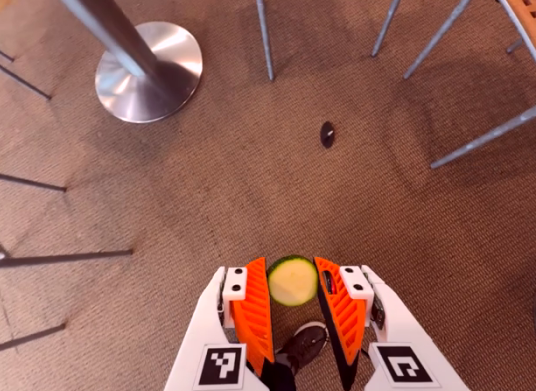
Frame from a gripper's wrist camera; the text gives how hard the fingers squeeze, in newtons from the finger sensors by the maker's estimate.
{"total": 7.0, "left": 6.2, "right": 7.7}